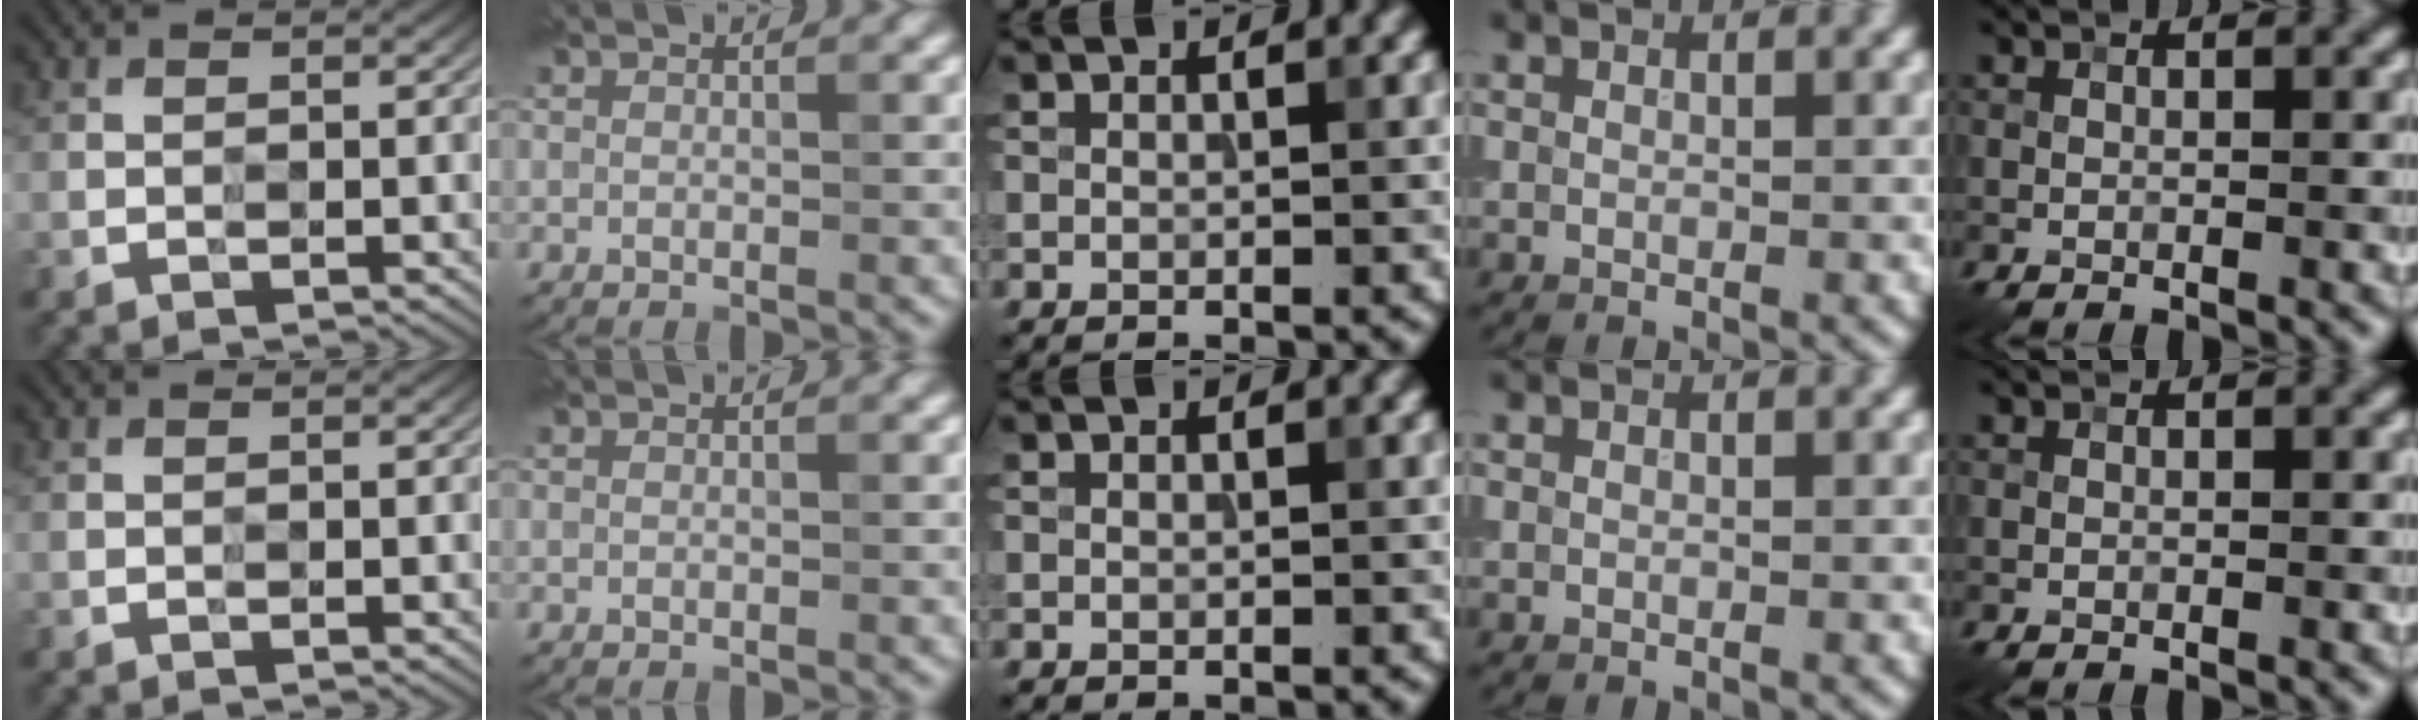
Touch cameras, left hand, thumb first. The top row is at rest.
{}